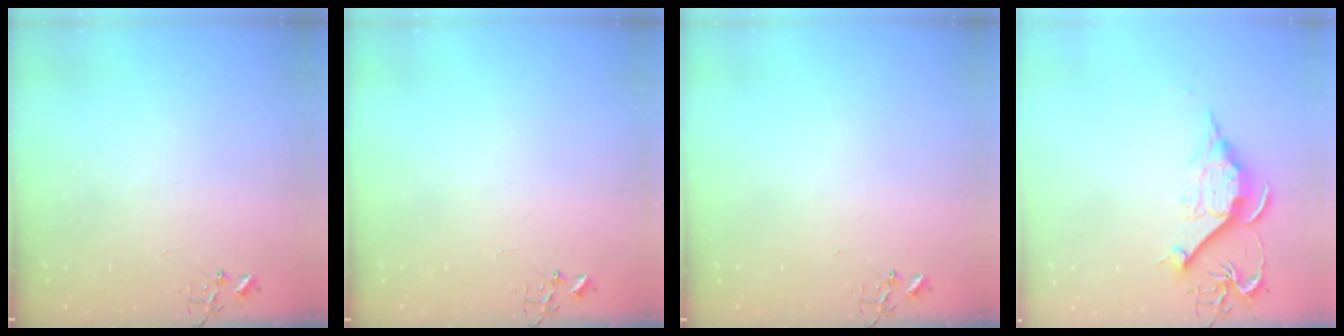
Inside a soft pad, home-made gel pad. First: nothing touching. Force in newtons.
{"total": 0.0}
{"total": 0.0}
{"total": 11.7, "press": 11.7, "slide": 0.9}